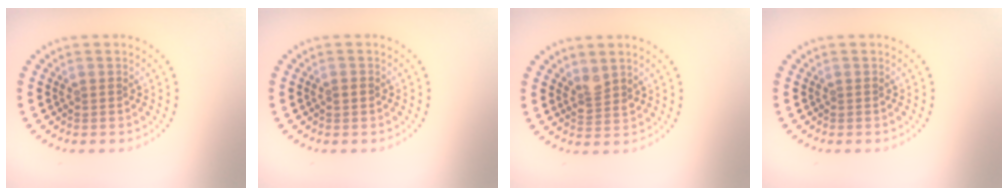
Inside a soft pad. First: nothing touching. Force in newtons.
{"total": 1.0, "press": 1.0, "slide": 0.1}
{"total": 1.7, "press": 1.4, "slide": 0.9}
{"total": 0.0}